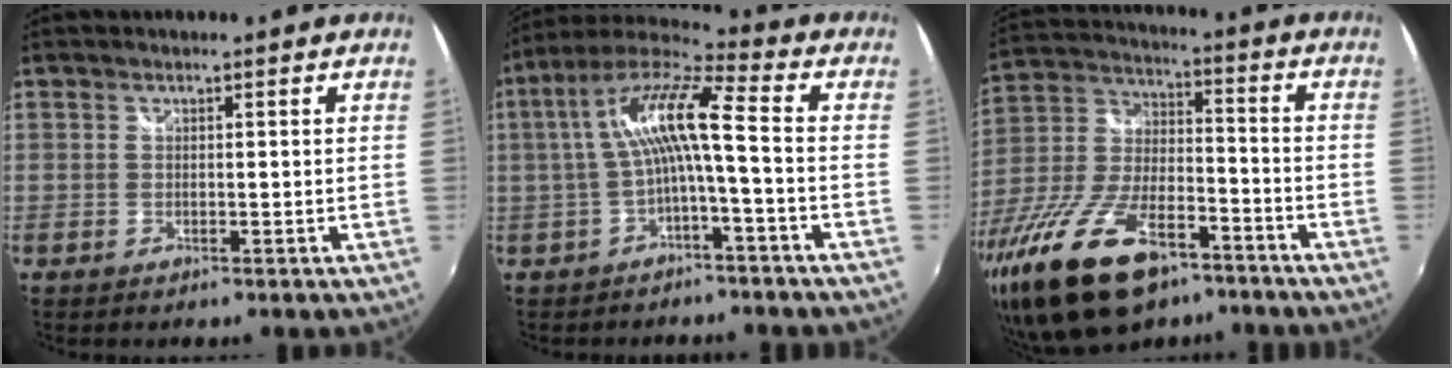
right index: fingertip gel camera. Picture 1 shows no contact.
{"total": 10.9, "force": [-1.3, 1.0, 10.8], "torque": [-0.221, 0.021, -0.024]}
{"total": 22.2, "force": [-14.1, 9.9, 14.1], "torque": [-0.292, -0.022, -0.244]}